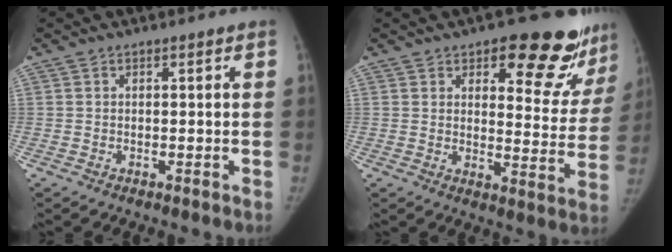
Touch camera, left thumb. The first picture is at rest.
{"total": 18.3, "force": [12.2, 7.7, 11.2], "torque": [-0.074, -0.074, 0.144]}